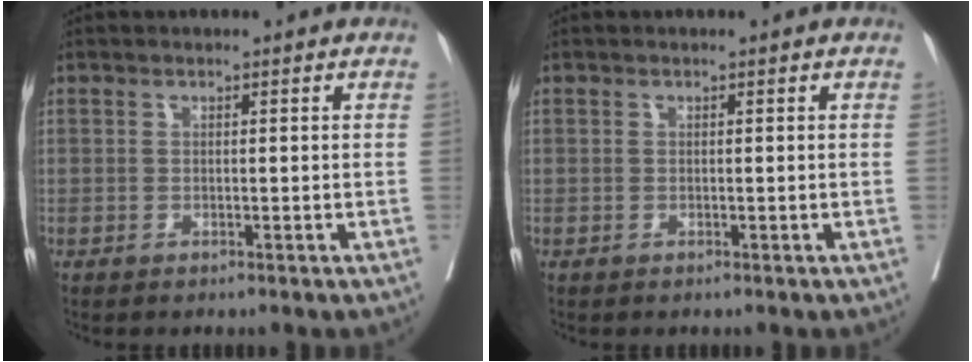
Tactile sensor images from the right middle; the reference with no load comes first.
{"total": 0.0}